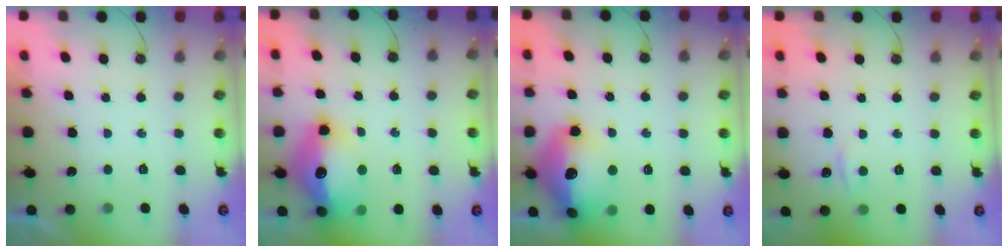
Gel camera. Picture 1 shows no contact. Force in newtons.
{"total": 17.7, "press": 17.6, "slide": 1.8}
{"total": 20.6, "press": 20.6, "slide": 1.5}
{"total": 4.9, "press": 4.8, "slide": 0.6}